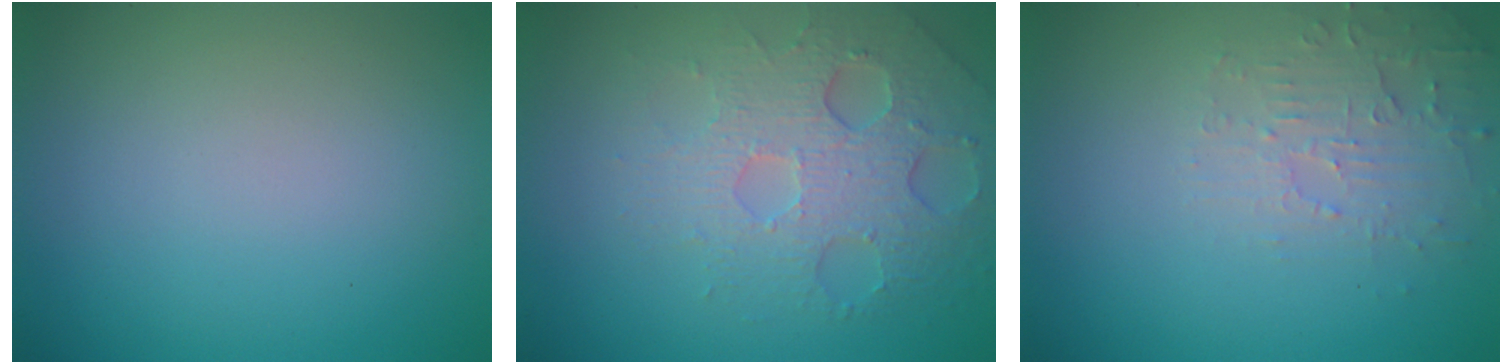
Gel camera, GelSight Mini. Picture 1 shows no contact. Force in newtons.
{"total": 4.7, "press": 4.0, "slide": 2.5}
{"total": 2.8, "press": 2.7, "slide": 0.6}